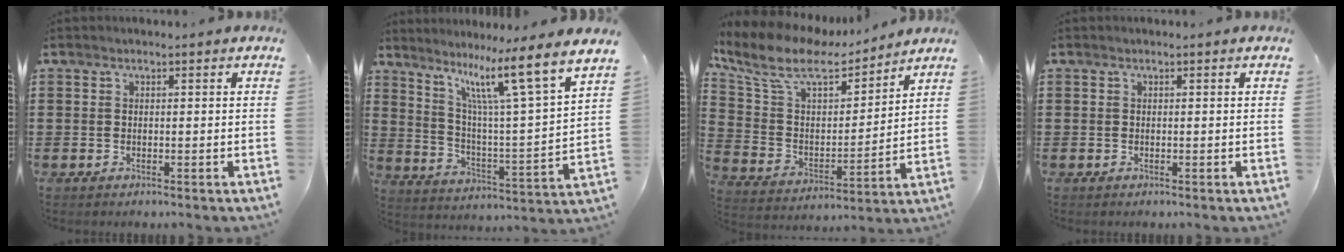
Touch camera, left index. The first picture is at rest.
{"total": 11.0, "force": [7.7, -0.2, 7.9], "torque": [-0.165, -0.058, 0.111]}
{"total": 10.7, "force": [8.5, 3.5, 5.4], "torque": [-0.142, -0.045, 0.145]}
{"total": 0.0}